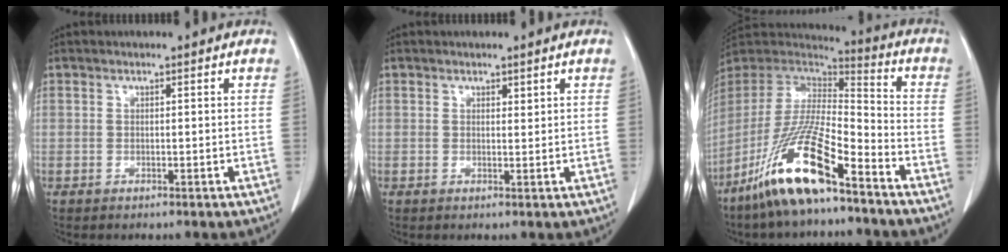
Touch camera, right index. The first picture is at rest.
{"total": 0.7, "force": [0.5, 0.3, 0.3], "torque": [-0.004, -0.005, 0.008]}
{"total": 17.6, "force": [-11.6, 2.3, 13.0], "torque": [-0.281, -0.030, -0.221]}